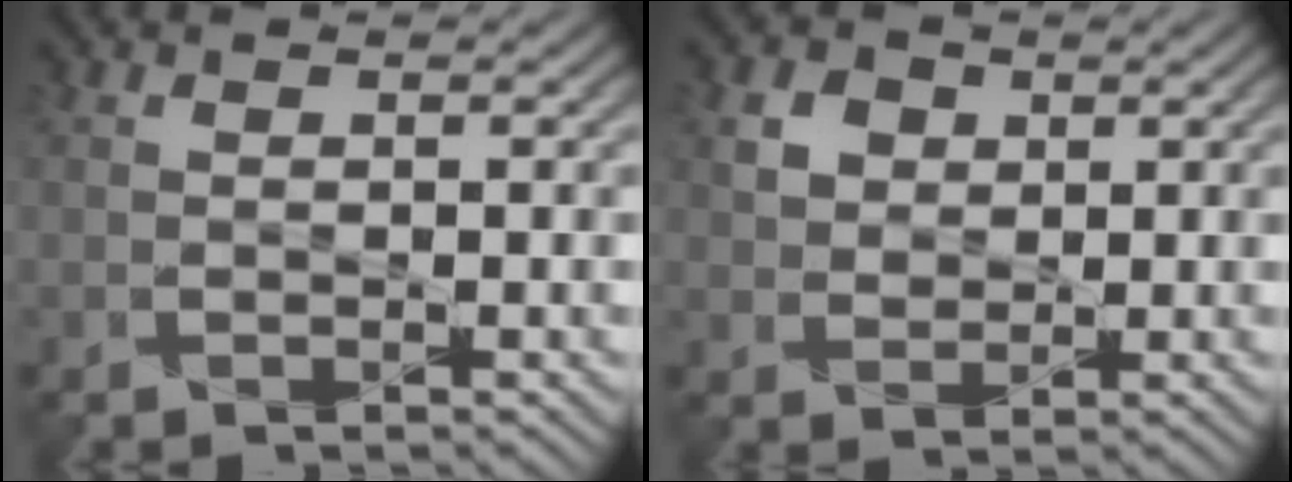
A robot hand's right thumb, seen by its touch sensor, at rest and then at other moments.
{"total": 3.1, "force": [1.2, 2.6, 1.3], "torque": [-0.033, 0.002, 0.019]}